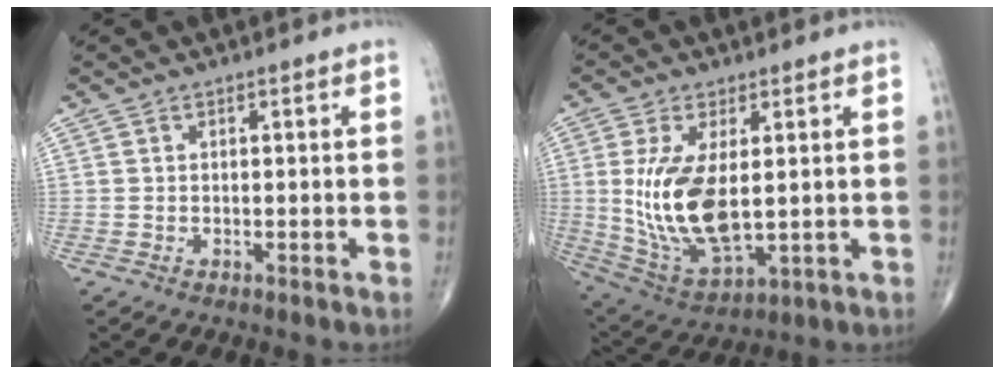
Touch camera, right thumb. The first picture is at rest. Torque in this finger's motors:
{"motor_torque": [-0.18, 0.73, 0.90, 0.65, 0.13]}